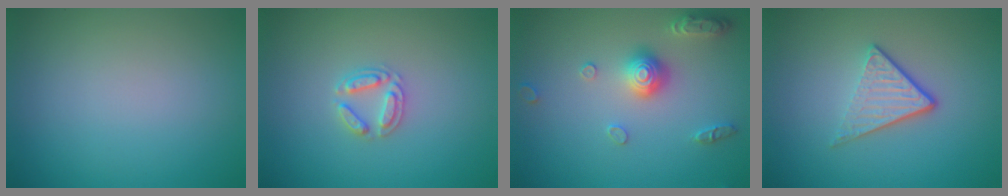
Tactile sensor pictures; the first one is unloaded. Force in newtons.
{"total": 2.2, "press": 2.2, "slide": 0.3}
{"total": 2.9, "press": 2.9, "slide": 0.2}
{"total": 3.5, "press": 2.5, "slide": 2.5}